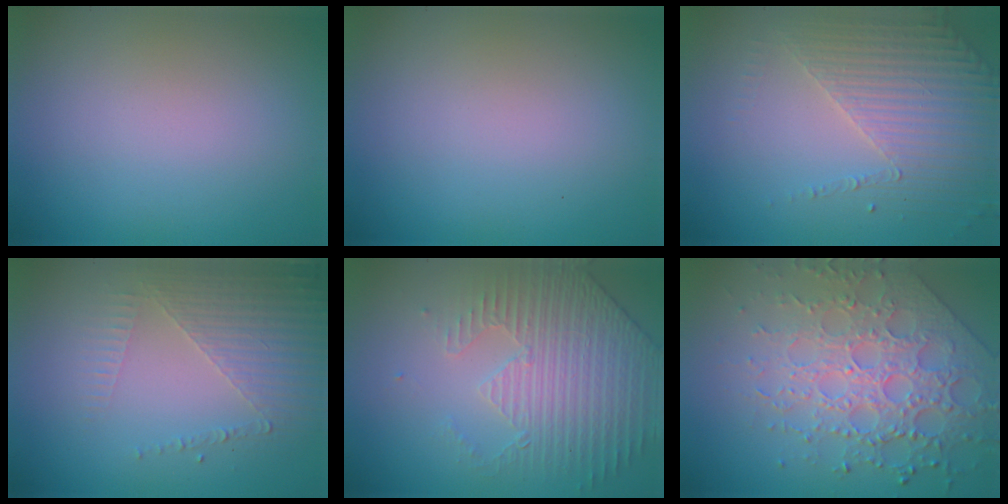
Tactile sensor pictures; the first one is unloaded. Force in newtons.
{"total": 0.0}
{"total": 4.5, "press": 3.4, "slide": 2.9}
{"total": 5.0, "press": 2.9, "slide": 4.1}
{"total": 4.4, "press": 3.6, "slide": 2.6}
{"total": 6.6, "press": 5.4, "slide": 3.9}